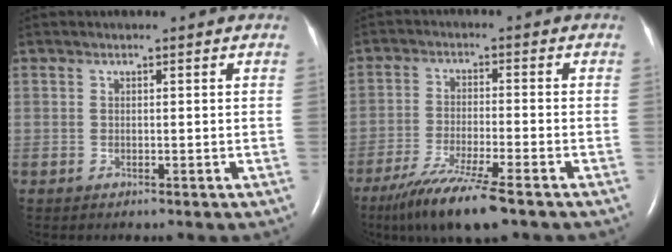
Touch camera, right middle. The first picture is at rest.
{"total": 11.1, "force": [-8.0, 0.2, 7.8], "torque": [-0.140, -0.034, -0.134]}